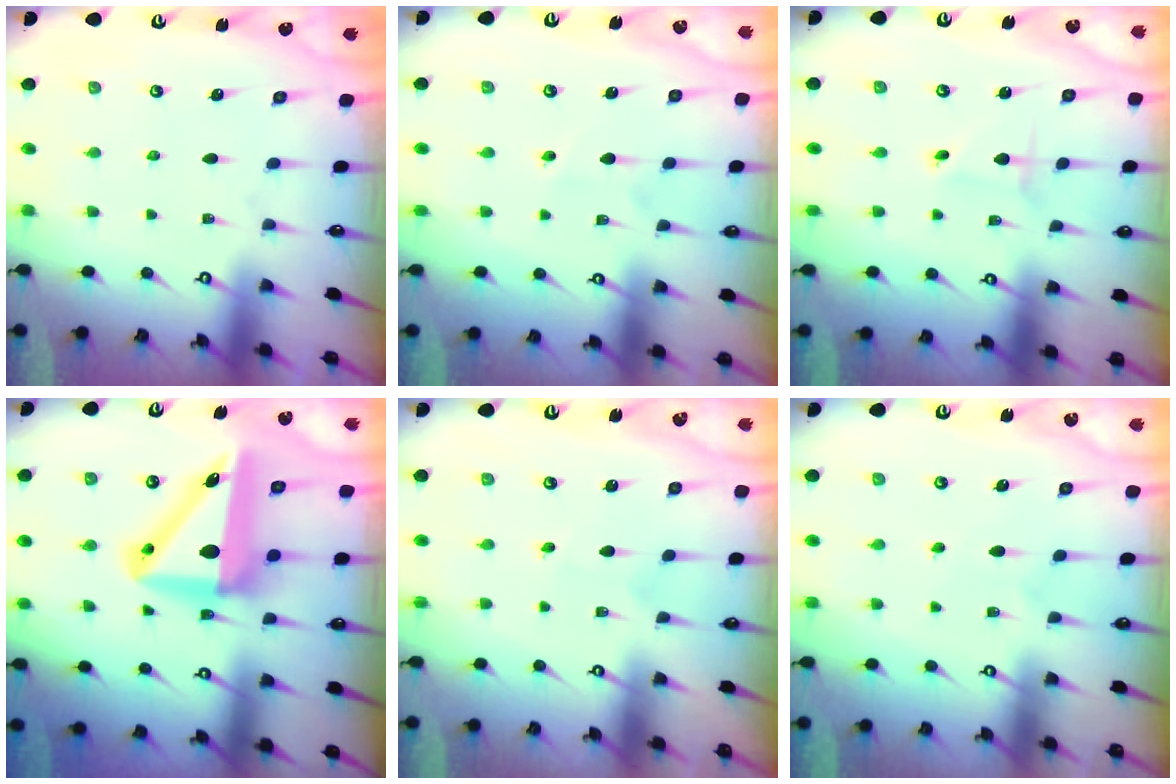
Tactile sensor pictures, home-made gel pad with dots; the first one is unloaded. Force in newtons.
{"total": 3.7, "press": 3.7, "slide": 0.3}
{"total": 1.4, "press": 1.4, "slide": 0.1}
{"total": 13.2, "press": 12.8, "slide": 3.2}
{"total": 2.2, "press": 2.2, "slide": 0.2}
{"total": 3.9, "press": 3.9, "slide": 0.5}